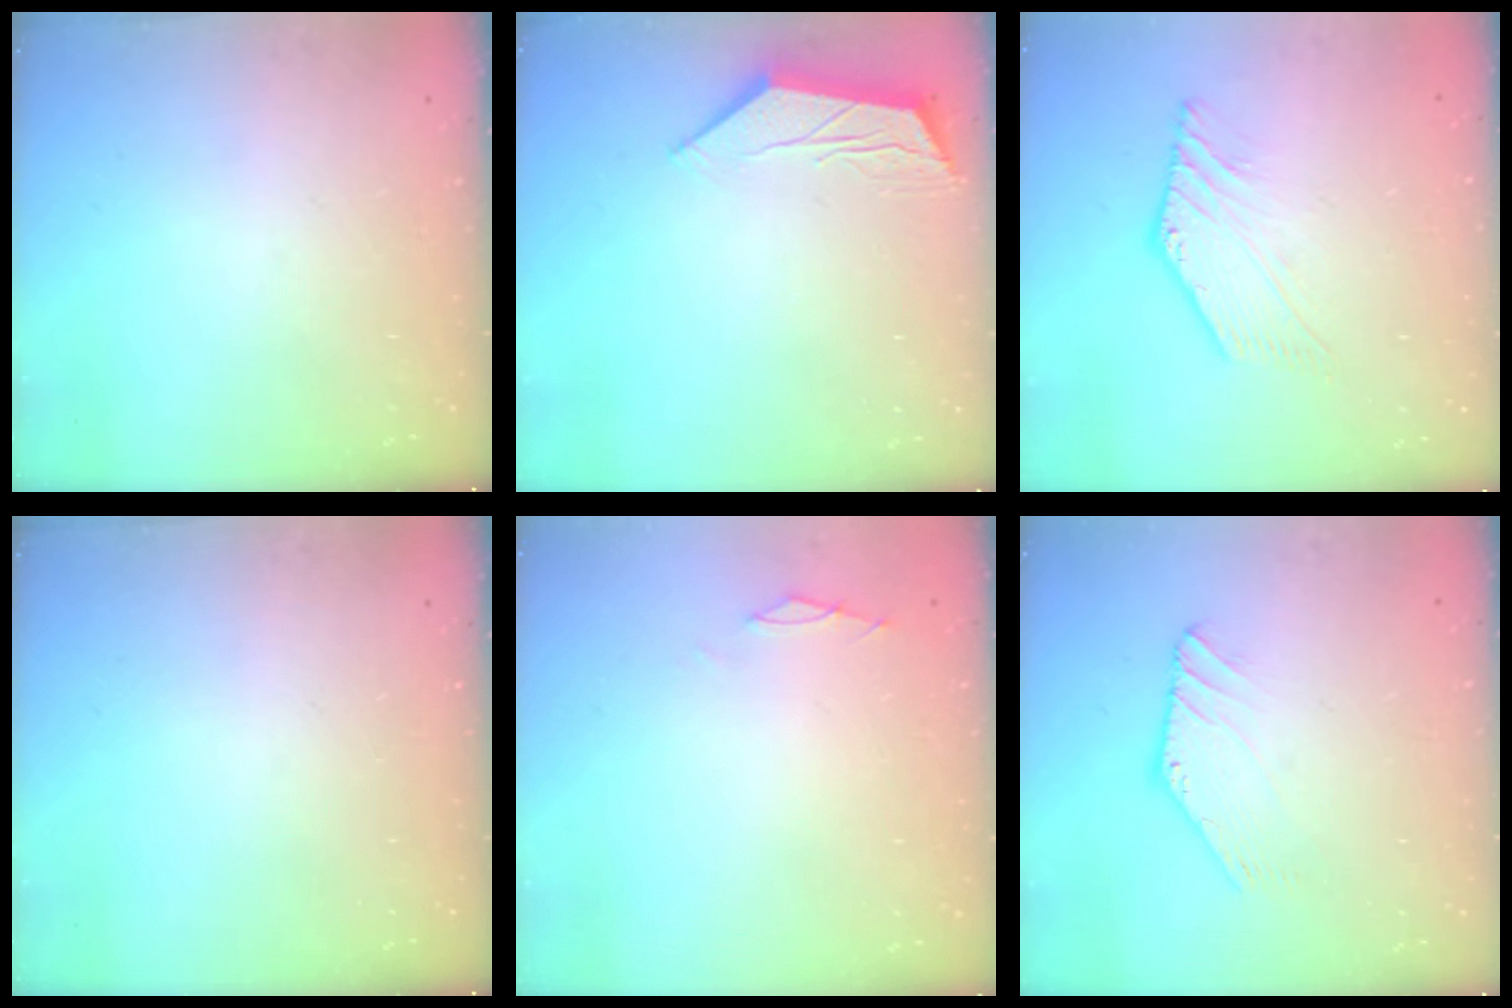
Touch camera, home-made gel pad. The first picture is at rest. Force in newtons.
{"total": 5.5, "press": 5.5, "slide": 0.5}
{"total": 4.9, "press": 4.8, "slide": 0.9}
{"total": 0.0}
{"total": 0.0}
{"total": 1.2, "press": 1.2, "slide": 0.1}